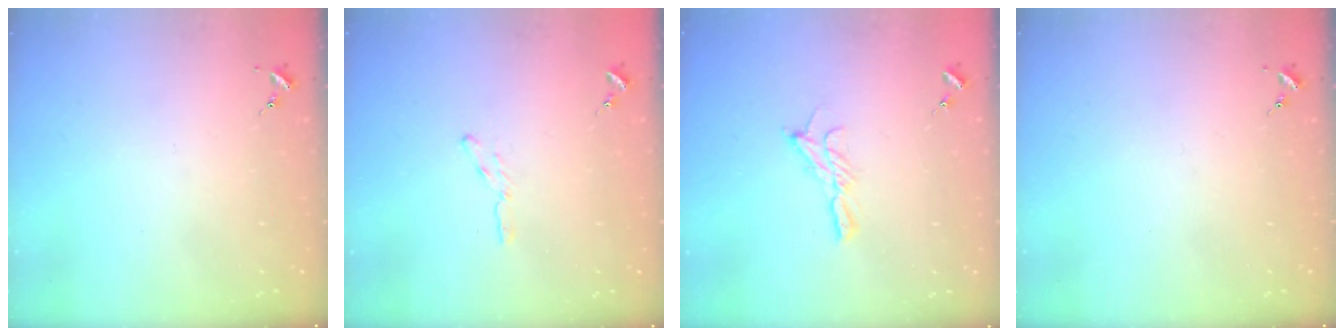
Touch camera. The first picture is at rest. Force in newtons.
{"total": 3.0, "press": 3.0, "slide": 0.3}
{"total": 7.8, "press": 7.8, "slide": 0.2}
{"total": 0.0}